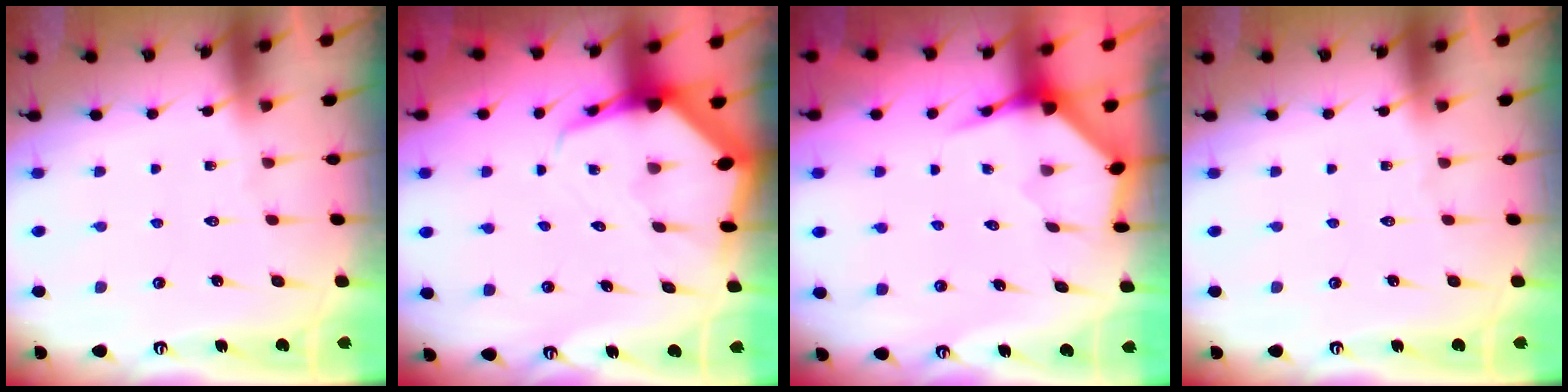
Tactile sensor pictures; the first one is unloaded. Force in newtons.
{"total": 7.1, "press": 7.1, "slide": 0.9}
{"total": 4.0, "press": 3.9, "slide": 0.4}
{"total": 0.0}